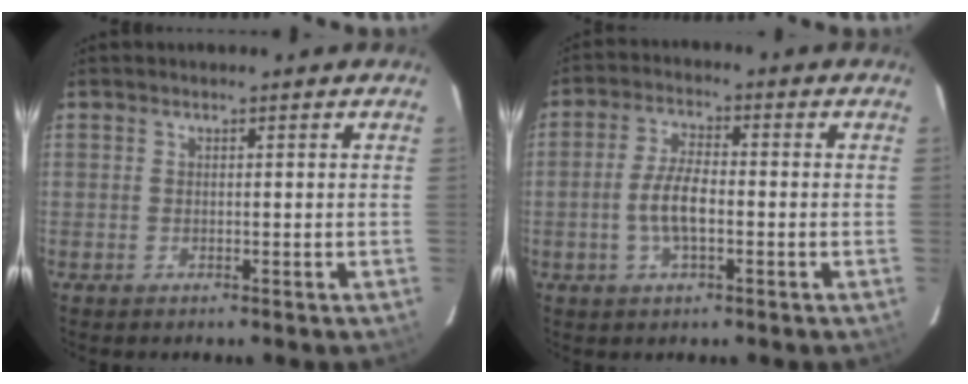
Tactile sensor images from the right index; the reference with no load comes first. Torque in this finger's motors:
{"motor_torque": [0.89, -0.45, 0.57, 0.13]}